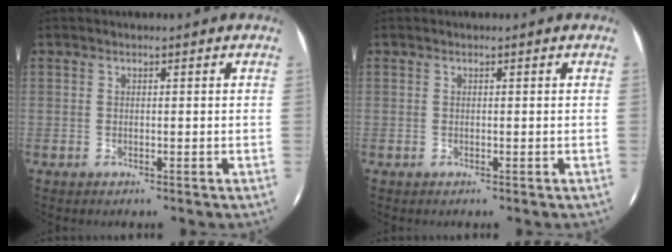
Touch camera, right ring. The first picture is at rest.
{"total": 0.0}